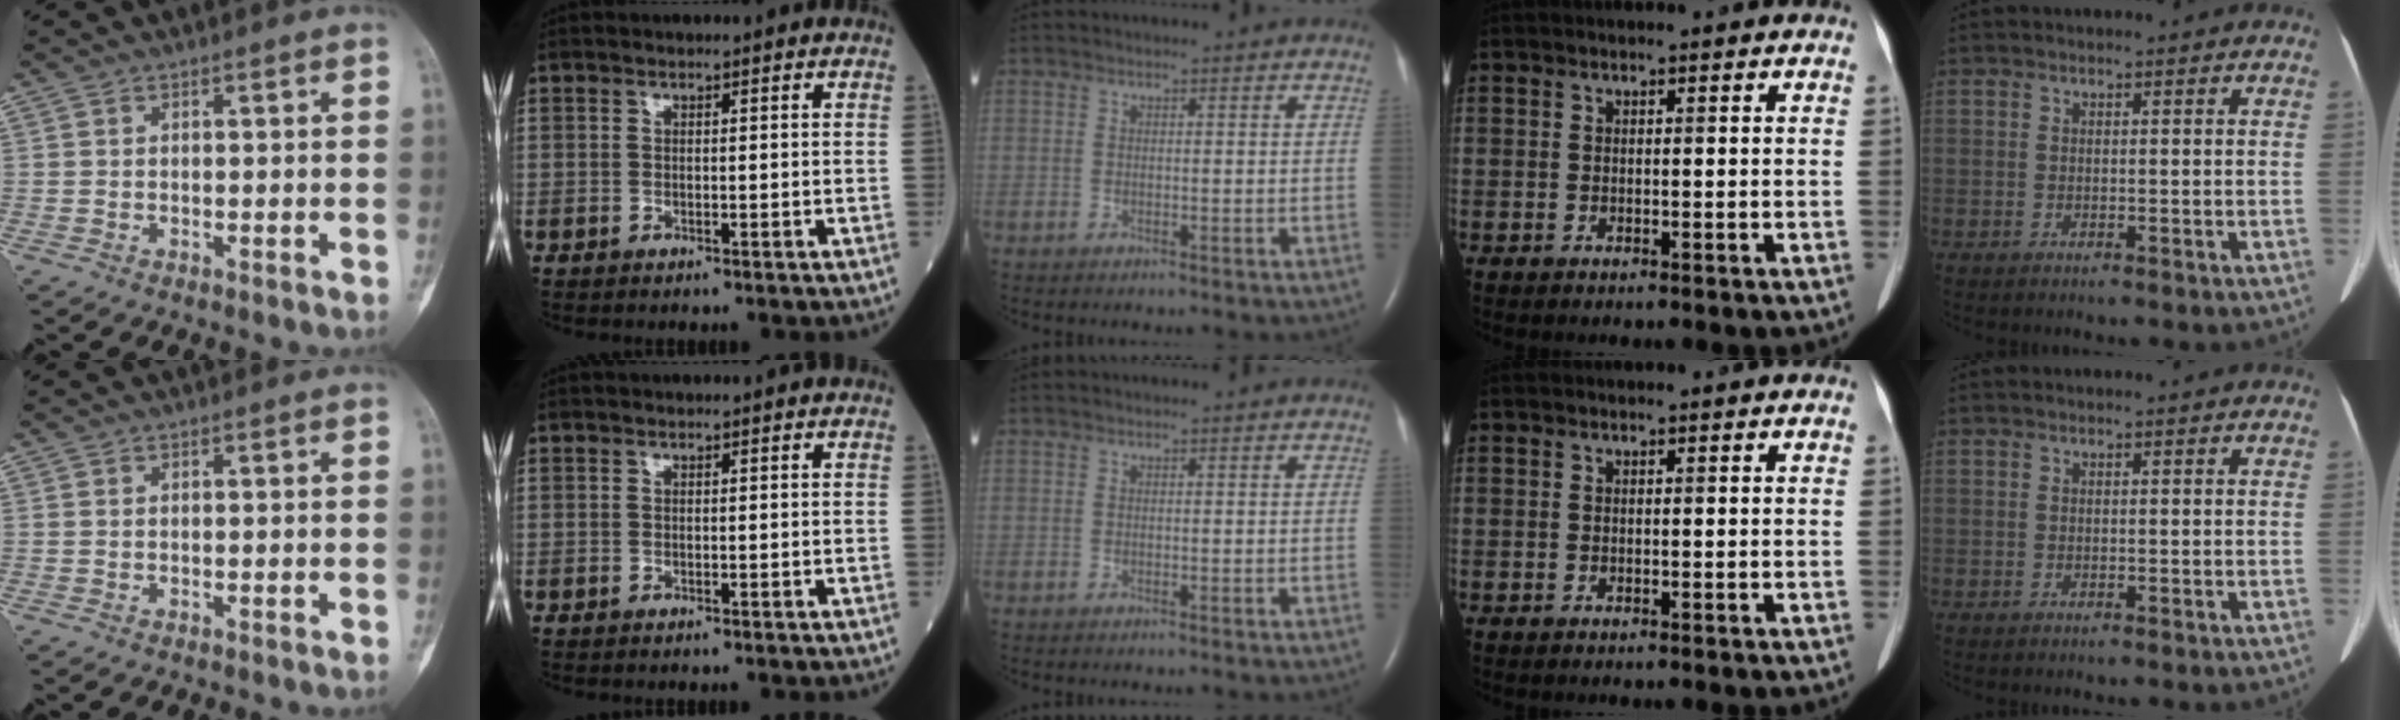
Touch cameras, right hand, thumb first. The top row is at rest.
{}